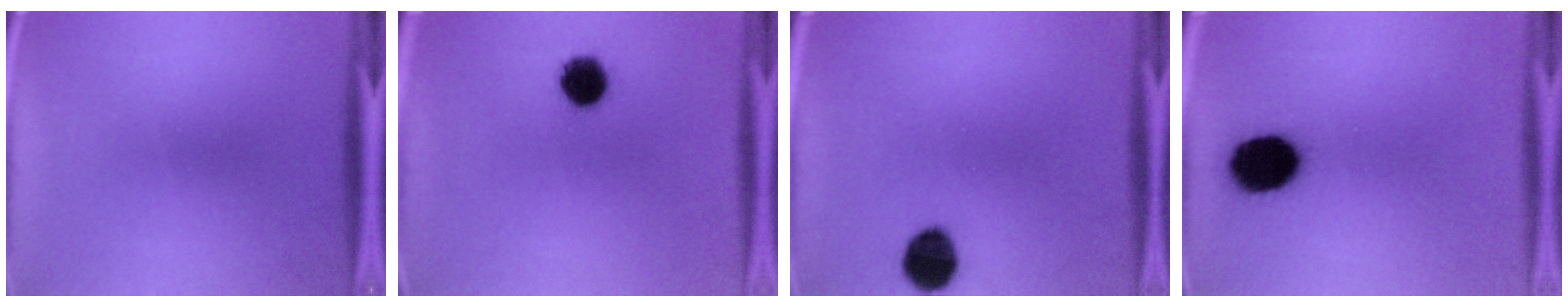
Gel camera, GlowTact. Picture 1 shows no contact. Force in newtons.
{"total": 7.6}
{"total": 8.0}
{"total": 13.0}